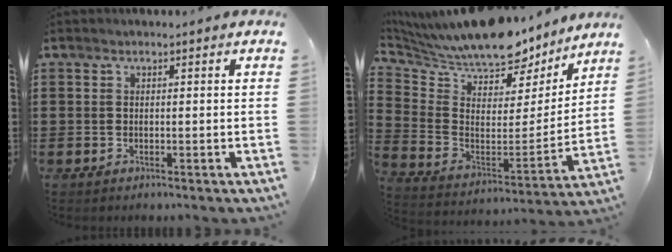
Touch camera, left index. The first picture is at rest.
{"total": 10.7, "force": [10.1, 2.5, 2.3], "torque": [-0.086, -0.082, 0.173]}